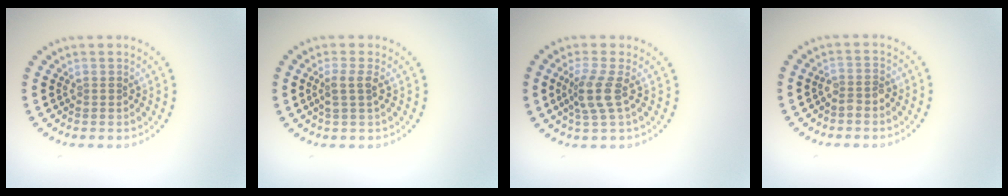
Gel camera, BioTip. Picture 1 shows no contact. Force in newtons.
{"total": 1.7, "press": 1.4, "slide": 1.0}
{"total": 2.6, "press": 2.1, "slide": 1.6}
{"total": 1.4, "press": 1.3, "slide": 0.7}